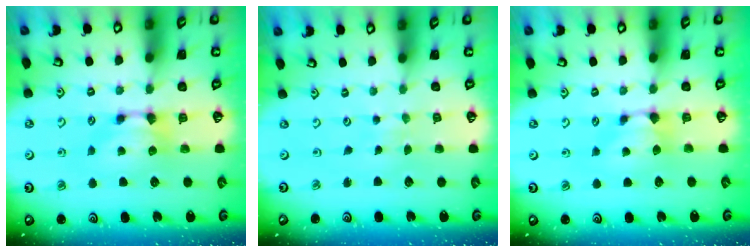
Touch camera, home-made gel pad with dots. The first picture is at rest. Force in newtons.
{"total": 5.6, "press": 5.6, "slide": 0.2}
{"total": 0.9, "press": 0.6, "slide": 0.6}